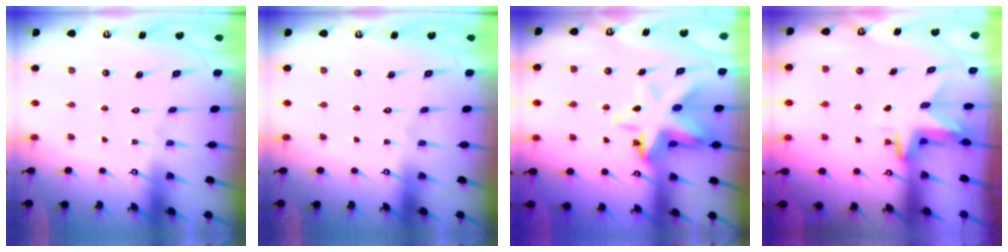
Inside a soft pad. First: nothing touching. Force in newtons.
{"total": 0.0}
{"total": 11.1, "press": 10.9, "slide": 1.9}
{"total": 3.4, "press": 3.3, "slide": 0.3}